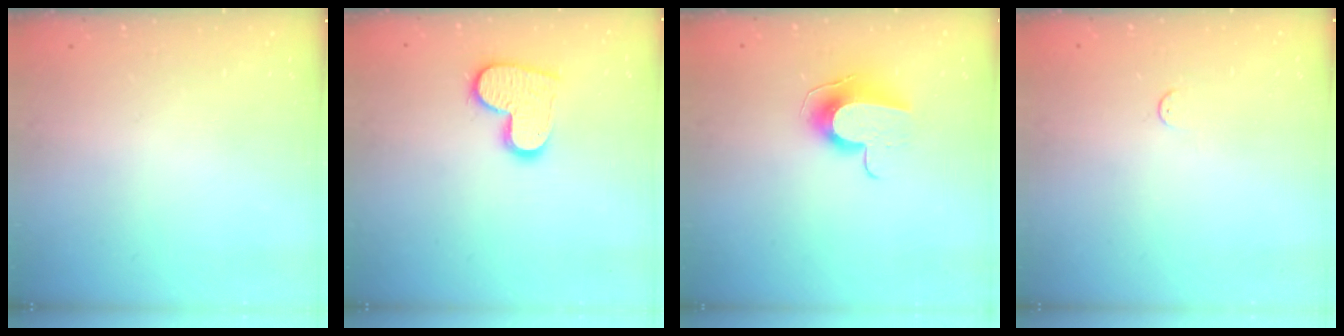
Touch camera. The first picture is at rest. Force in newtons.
{"total": 13.8, "press": 13.8, "slide": 1.0}
{"total": 9.7, "press": 9.7, "slide": 0.2}
{"total": 2.9, "press": 2.9, "slide": 0.4}